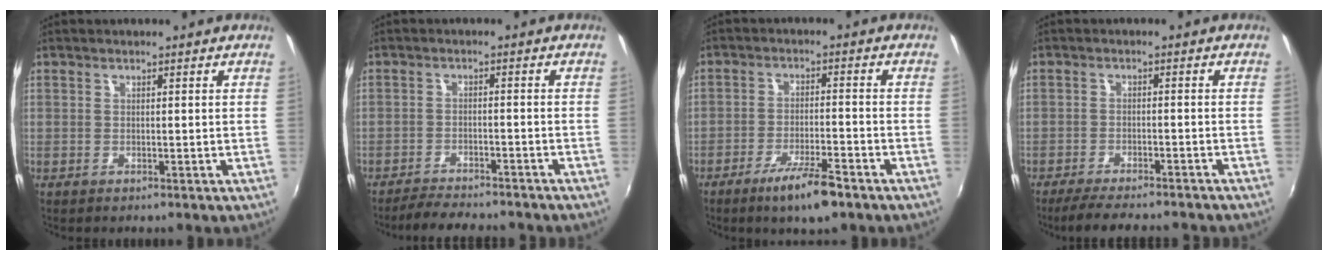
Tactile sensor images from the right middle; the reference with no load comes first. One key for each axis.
{"total": 8.6, "fx": -7.8, "fy": 1.2, "fz": 3.3, "tx": -0.081, "ty": -0.012, "tz": -0.118}
{"total": 7.4, "fx": -5.3, "fy": 1.2, "fz": 5.1, "tx": -0.105, "ty": -0.004, "tz": -0.087}
{"total": 10.9, "fx": -9.6, "fy": 1.4, "fz": 5.1, "tx": -0.108, "ty": -0.021, "tz": -0.144}